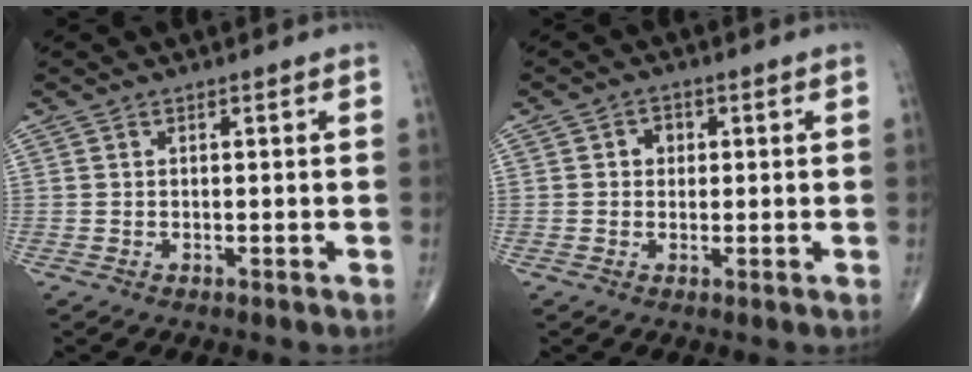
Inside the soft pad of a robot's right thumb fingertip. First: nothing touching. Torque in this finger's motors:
{"motor_torque": [0.47, 0.28, 0.20, 0.08, -0.02]}